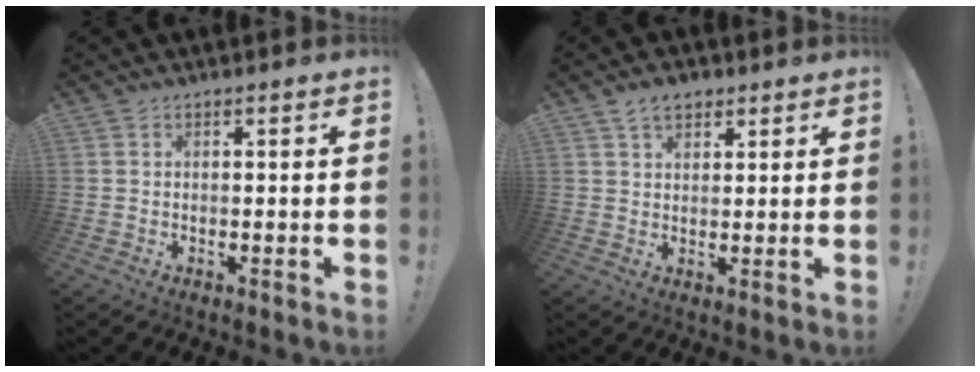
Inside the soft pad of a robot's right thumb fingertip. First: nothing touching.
{"total": 5.4, "force": [3.5, 3.2, 2.6], "torque": [-0.039, -0.013, 0.063]}